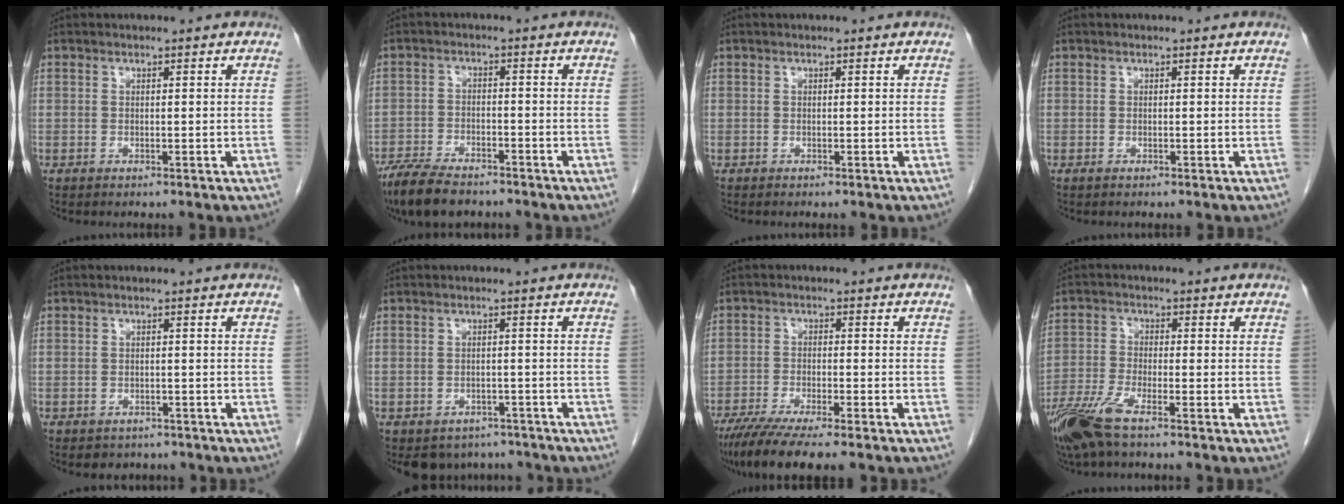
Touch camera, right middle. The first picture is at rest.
{"total": 8.8, "force": [-7.1, 2.8, 4.4], "torque": [-0.082, -0.016, -0.121]}
{"total": 0.0}
{"total": 0.0}
{"total": 2.9, "force": [-2.3, 1.7, 0.2], "torque": [-0.006, 0.006, -0.031]}
{"total": 6.8, "force": [-5.8, 3.6, 0.5], "torque": [0.007, 0.009, -0.070]}
{"total": 9.6, "force": [-7.6, 0.4, 5.8], "torque": [-0.091, -0.023, -0.123]}
{"total": 7.7, "force": [-5.4, 1.1, 5.3], "torque": [-0.117, -0.018, -0.110]}